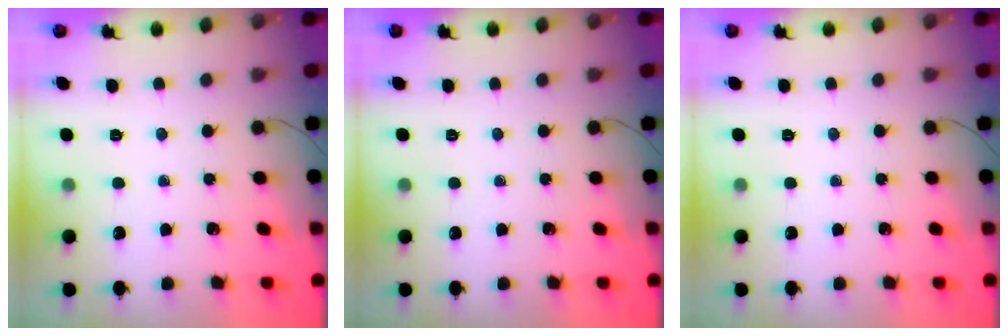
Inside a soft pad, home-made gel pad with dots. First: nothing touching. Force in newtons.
{"total": 0.0}
{"total": 0.0}